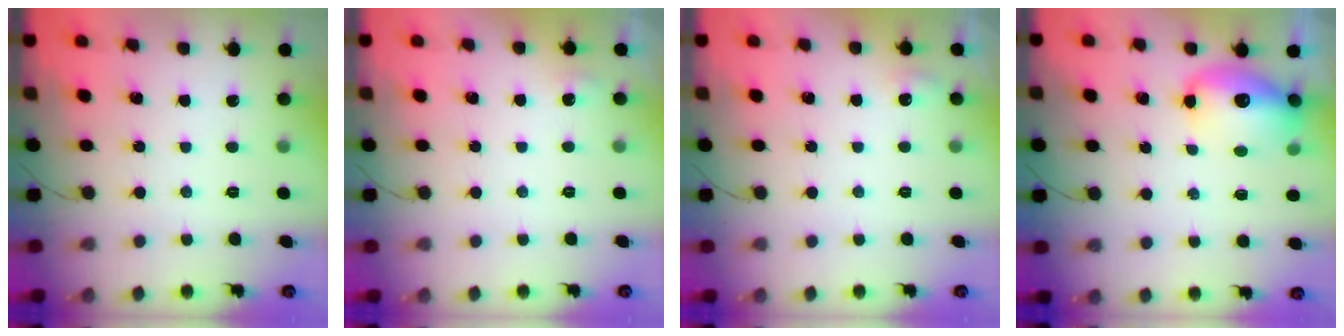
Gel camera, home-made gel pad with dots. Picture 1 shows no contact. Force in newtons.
{"total": 3.7, "press": 3.4, "slide": 1.6}
{"total": 4.6, "press": 4.4, "slide": 1.4}
{"total": 12.9, "press": 12.6, "slide": 2.6}